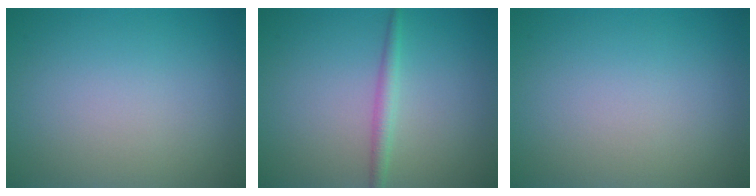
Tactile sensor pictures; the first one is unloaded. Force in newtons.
{"total": 1.7, "press": 1.7, "slide": 0.1}
{"total": 0.0}